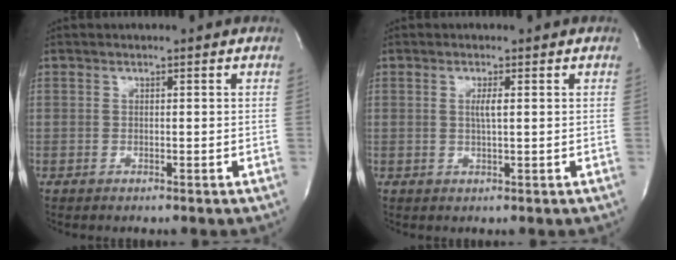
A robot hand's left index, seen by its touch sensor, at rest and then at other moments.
{"total": 1.7, "force": [0.4, -0.1, 1.7], "torque": [-0.037, -0.001, 0.007]}